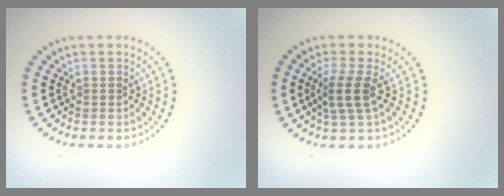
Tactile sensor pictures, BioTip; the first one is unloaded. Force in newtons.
{"total": 2.5, "press": 2.0, "slide": 1.6}